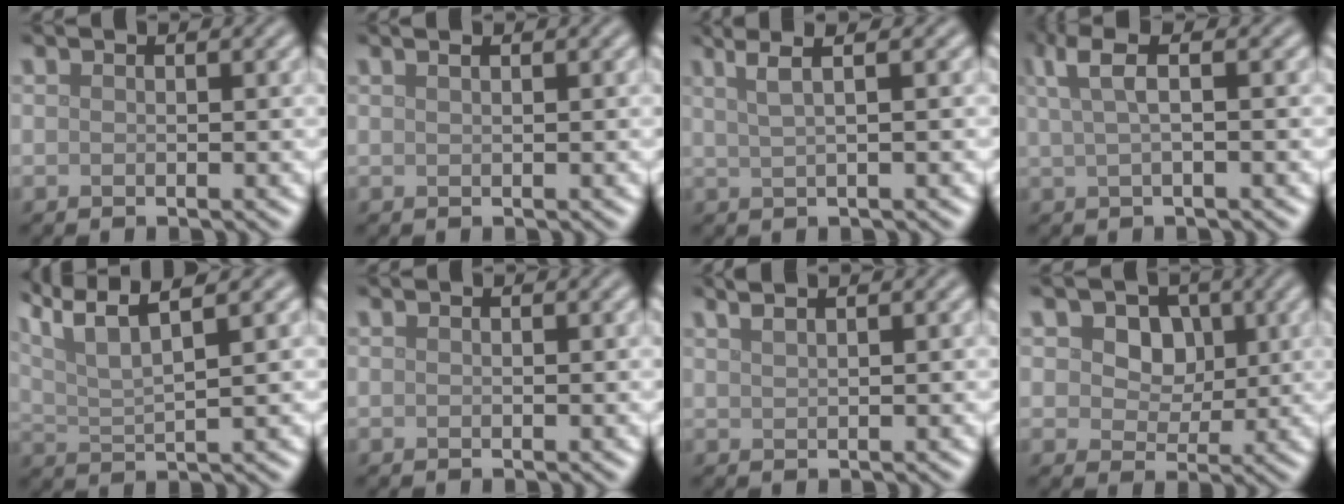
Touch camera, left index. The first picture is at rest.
{"total": 1.0, "force": [0.7, 0.4, 0.6], "torque": [-0.004, -0.002, 0.005]}
{"total": 3.9, "force": [2.2, 1.3, 3.0], "torque": [-0.036, 0.017, 0.008]}
{"total": 3.4, "force": [1.3, 1.0, 3.0], "torque": [-0.051, 0.008, 0.022]}
{"total": 8.3, "force": [5.5, 2.2, 5.8], "torque": [-0.101, 0.030, 0.074]}
{"total": 0.0}
{"total": 2.6, "force": [1.8, 1.0, 1.5], "torque": [-0.009, 0.010, 0.004]}
{"total": 5.6, "force": [2.3, 4.1, 3.0], "torque": [-0.063, 0.001, 0.031]}